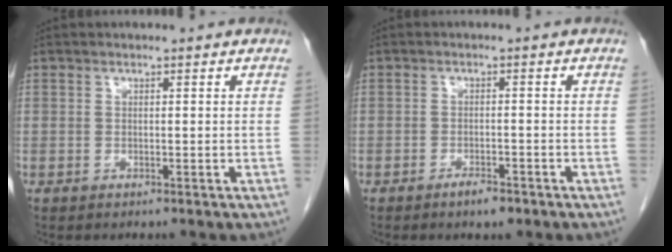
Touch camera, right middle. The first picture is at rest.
{"total": 2.6, "force": [-1.9, 0.7, 1.7], "torque": [-0.032, -0.002, -0.028]}